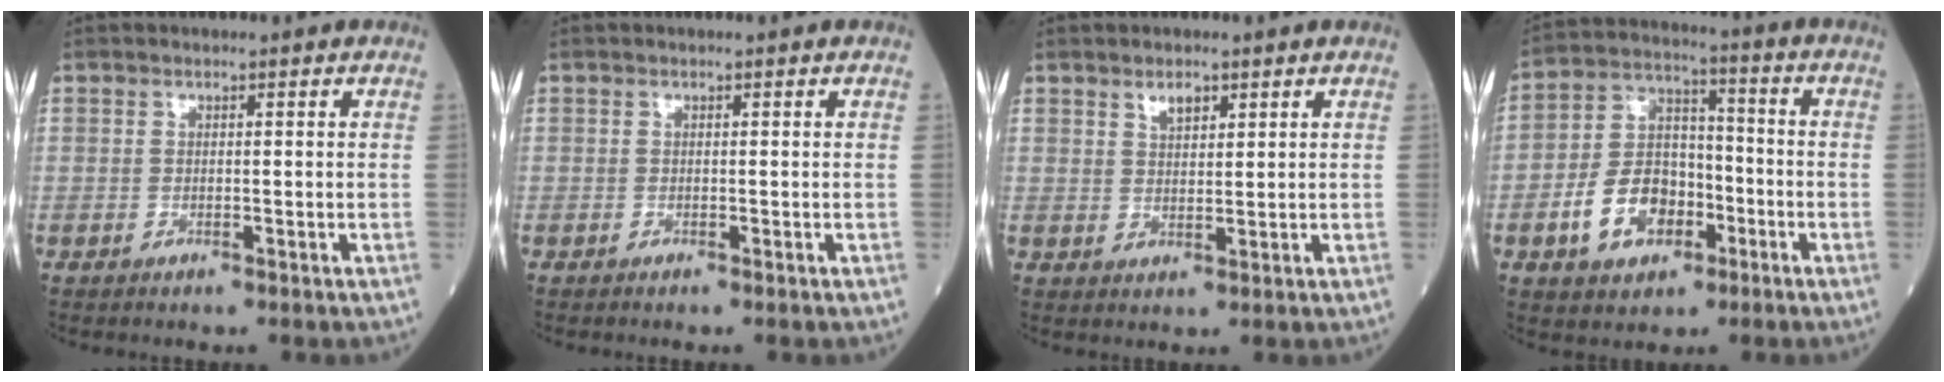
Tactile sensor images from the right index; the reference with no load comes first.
{"total": 0.0}
{"total": 2.4, "force": [1.6, 1.1, 1.5], "torque": [-0.027, 0.001, 0.030]}
{"total": 10.7, "force": [-4.1, 7.0, 7.0], "torque": [-0.153, 0.020, -0.069]}